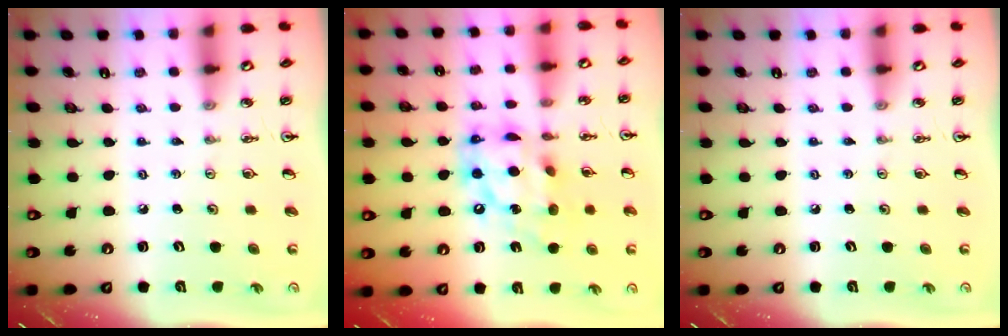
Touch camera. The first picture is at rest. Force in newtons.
{"total": 16.0, "press": 16.0, "slide": 1.1}
{"total": 0.0}